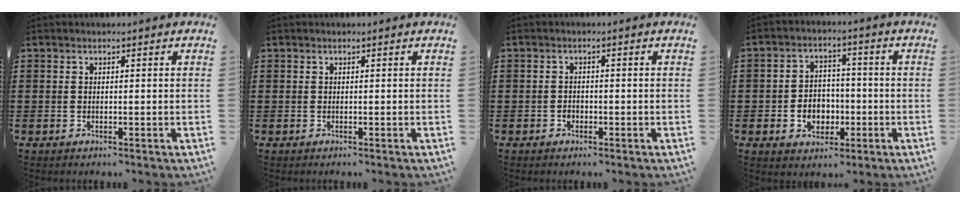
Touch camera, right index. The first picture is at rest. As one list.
[{"total": 0.0}, {"total": 0.9, "force": [-0.5, 0.6, 0.3], "torque": [-0.008, -0.001, -0.011]}, {"total": 5.1, "force": [-1.4, 4.2, 2.5], "torque": [-0.039, 0.001, -0.027]}]